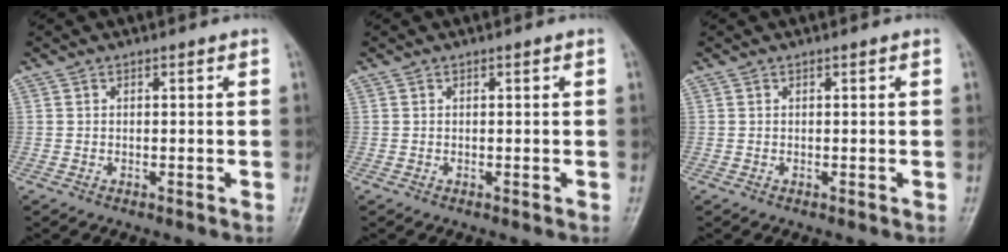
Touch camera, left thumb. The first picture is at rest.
{"total": 0.0}
{"total": 0.0}